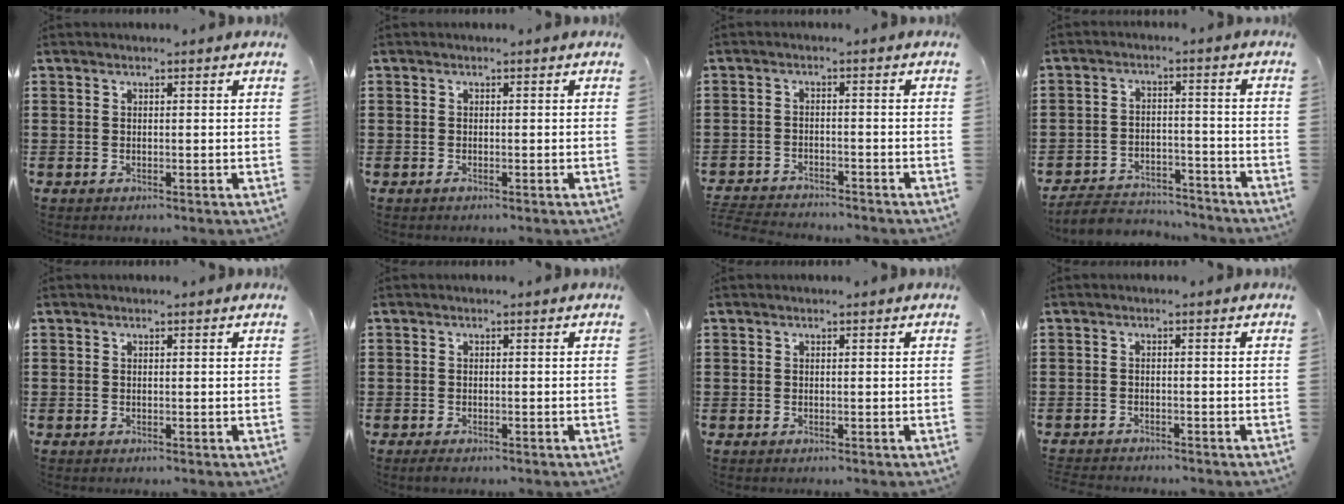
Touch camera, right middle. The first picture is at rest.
{"total": 0.6, "force": [-0.5, 0.4, 0.1], "torque": [0.000, 0.001, -0.011]}
{"total": 3.3, "force": [-3.2, 0.4, 0.0], "torque": [-0.012, -0.002, -0.073]}
{"total": 5.0, "force": [-4.8, 1.2, 0.4], "torque": [-0.014, 0.011, -0.101]}
{"total": 0.0}
{"total": 1.0, "force": [-0.8, 0.5, 0.2], "torque": [-0.005, 0.001, -0.017]}
{"total": 0.6, "force": [-0.1, 0.5, 0.0], "torque": [0.001, 0.006, -0.004]}
{"total": 1.7, "force": [-1.7, 0.2, -0.1], "torque": [-0.003, 0.002, -0.037]}